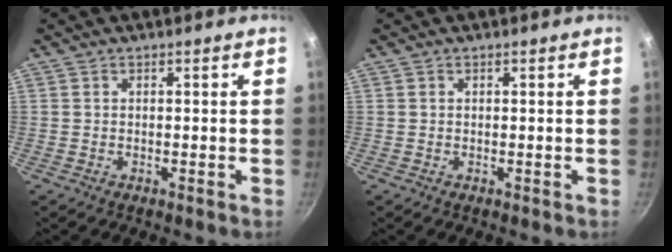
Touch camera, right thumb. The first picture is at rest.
{"total": 0.0}